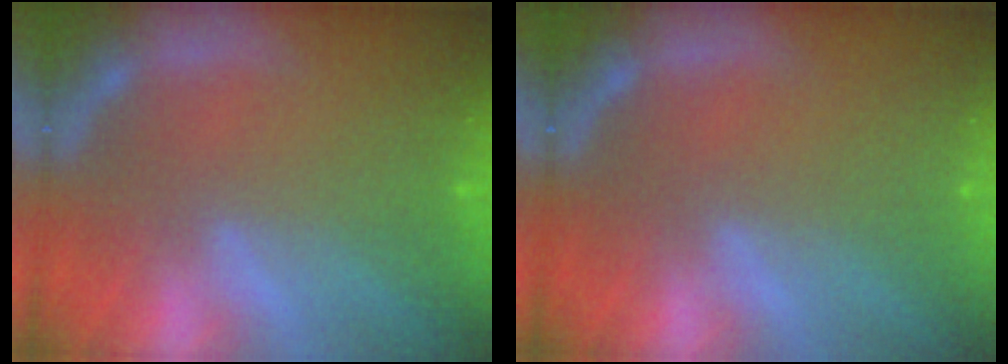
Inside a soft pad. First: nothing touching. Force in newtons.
{"total": 0.0}